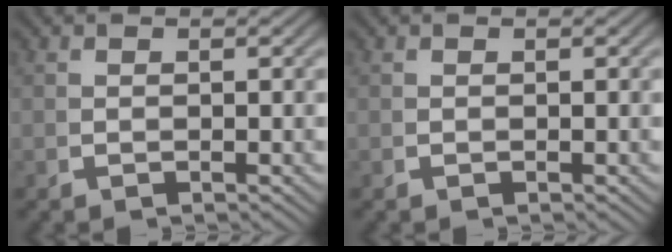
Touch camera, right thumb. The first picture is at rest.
{"total": 0.0}